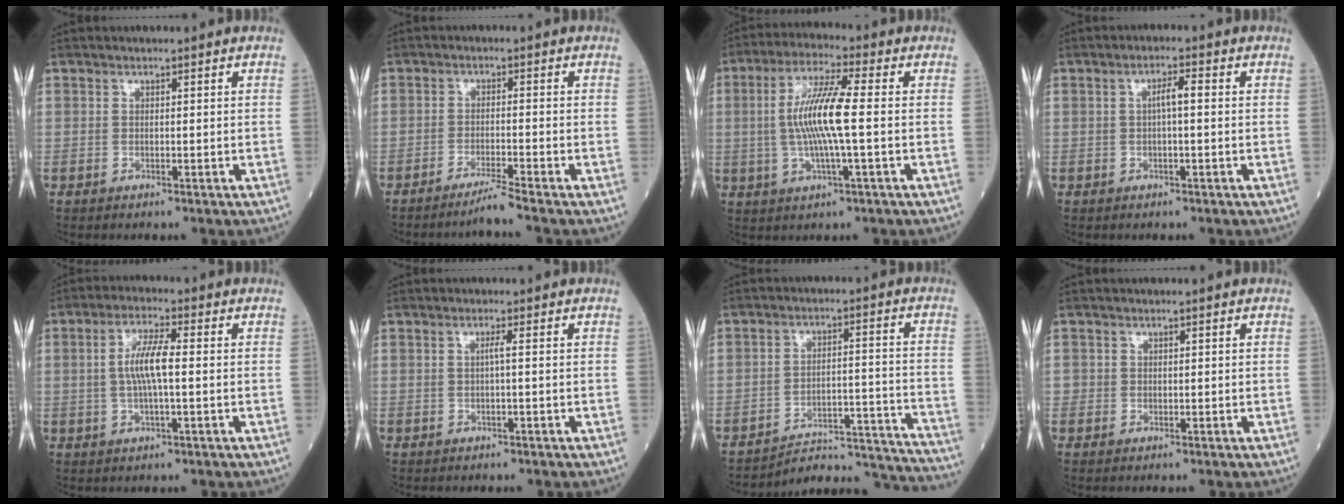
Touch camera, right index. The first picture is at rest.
{"total": 3.0, "force": [-2.5, -1.2, 1.1], "torque": [-0.021, -0.010, -0.048]}
{"total": 10.0, "force": [-0.1, 0.7, 10.0], "torque": [-0.198, 0.008, -0.008]}
{"total": 2.5, "force": [0.1, 0.3, 2.5], "torque": [-0.043, 0.005, 0.002]}
{"total": 6.0, "force": [0.1, 0.8, 5.9], "torque": [-0.122, 0.006, 0.000]}
{"total": 0.9, "force": [-0.1, -0.2, 0.8], "torque": [-0.014, 0.003, -0.003]}
{"total": 17.1, "force": [-17.0, 0.3, 1.9], "torque": [-0.003, 0.033, -0.228]}
{"total": 0.7, "force": [-0.2, 0.7, 0.0], "torque": [0.003, 0.006, -0.005]}